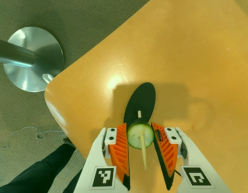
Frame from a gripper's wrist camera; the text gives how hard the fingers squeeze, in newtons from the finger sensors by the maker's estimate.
{"total": 10.8, "left": 10.4, "right": 11.2}